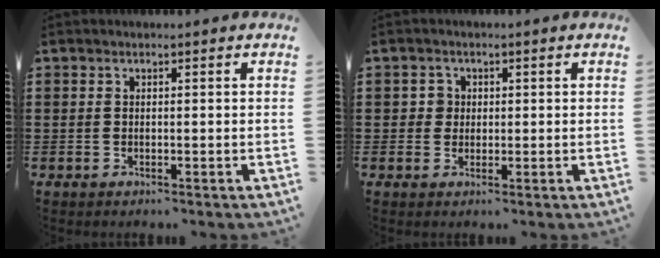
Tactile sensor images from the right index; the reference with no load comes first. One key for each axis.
{"total": 2.0, "fx": 0.2, "fy": 1.9, "fz": 0.6, "tx": -0.020, "ty": 0.009, "tz": 0.003}